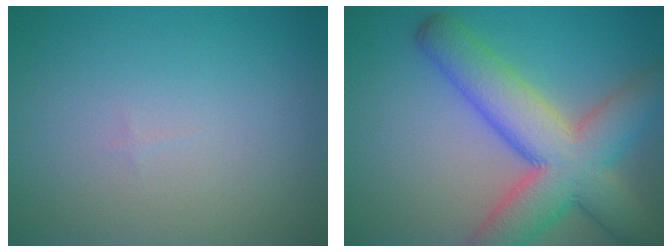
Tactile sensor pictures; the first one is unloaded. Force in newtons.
{"total": 9.8, "press": 9.8, "slide": 0.5}